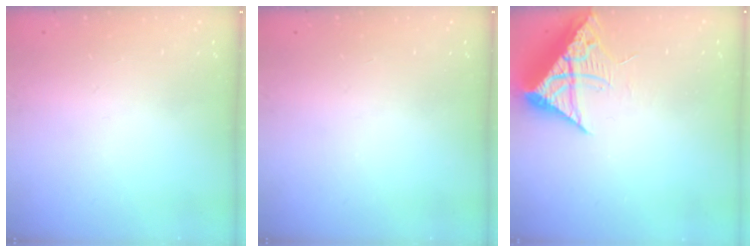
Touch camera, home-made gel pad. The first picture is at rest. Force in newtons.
{"total": 0.0}
{"total": 9.7, "press": 9.7, "slide": 1.0}